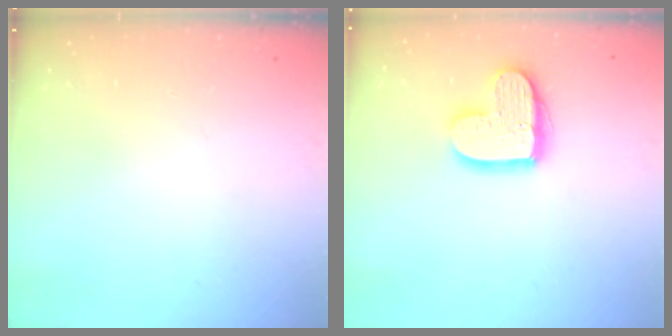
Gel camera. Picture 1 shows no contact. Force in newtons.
{"total": 12.6, "press": 12.6, "slide": 0.9}